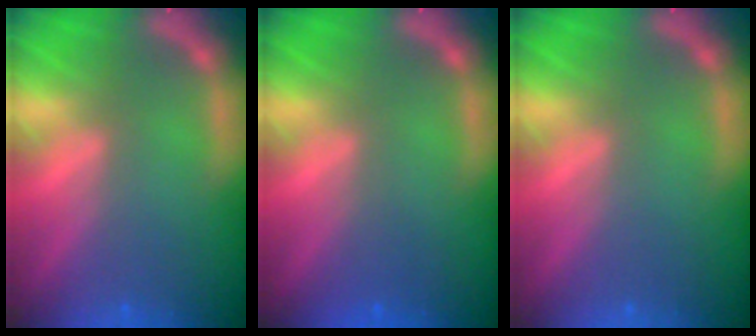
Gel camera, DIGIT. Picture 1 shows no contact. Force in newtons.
{"total": 0.9}
{"total": 0.0}